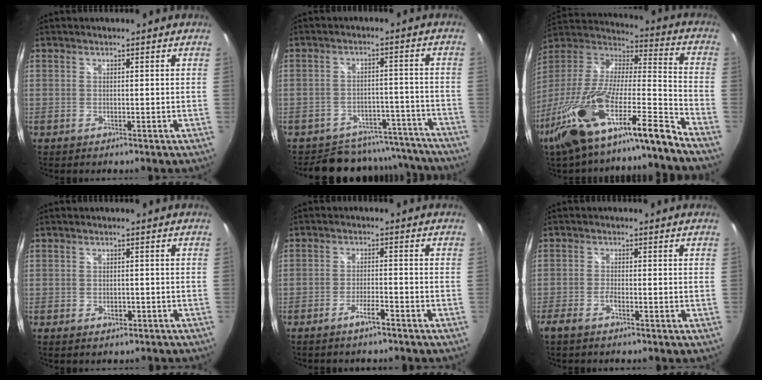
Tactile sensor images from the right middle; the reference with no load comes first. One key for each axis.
{"total": 15.0, "fx": -13.5, "fy": 6.2, "fz": 2.1, "tx": -0.045, "ty": 0.044, "tz": -0.162}
{"total": 26.8, "fx": -19.3, "fy": 2.2, "fz": 18.4, "tx": -0.306, "ty": -0.062, "tz": -0.337}
{"total": 2.3, "fx": -1.5, "fy": 1.3, "fz": 1.2, "tx": -0.020, "ty": -0.001, "tz": -0.018}
{"total": 3.5, "fx": -2.8, "fy": 0.2, "fz": 2.0, "tx": -0.055, "ty": 0.003, "tz": -0.048}
{"total": 3.6, "fx": -2.7, "fy": 0.7, "fz": 2.2, "tx": -0.064, "ty": 0.003, "tz": -0.056}